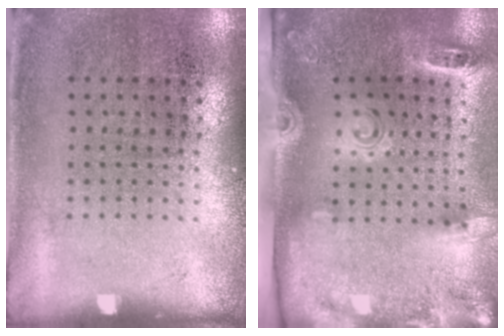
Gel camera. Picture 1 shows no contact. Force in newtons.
{"total": 2.9, "press": 2.0, "slide": 2.1}